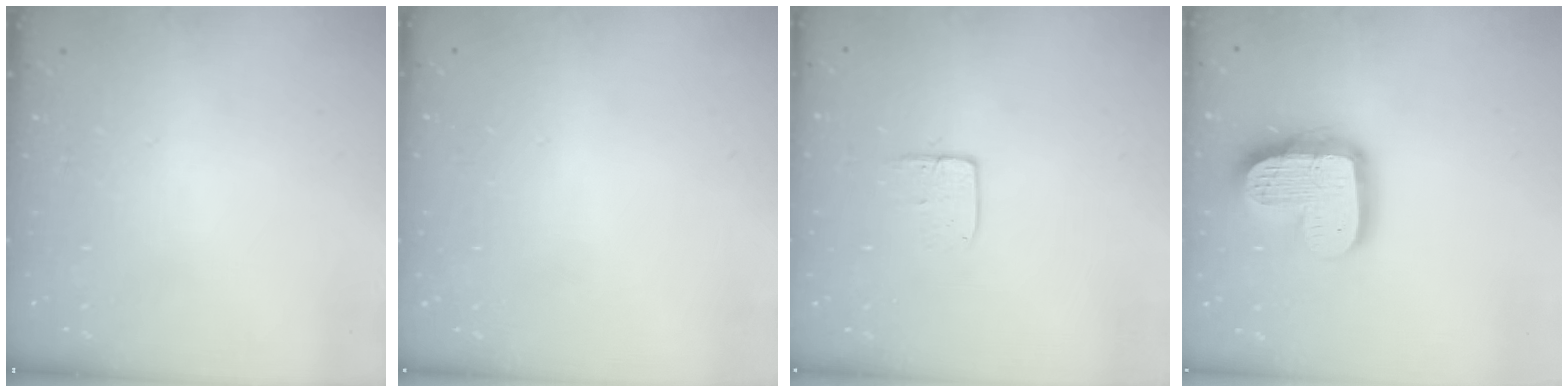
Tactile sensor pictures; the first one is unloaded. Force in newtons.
{"total": 0.0}
{"total": 5.4, "press": 5.4, "slide": 0.4}
{"total": 17.7, "press": 17.7, "slide": 1.1}